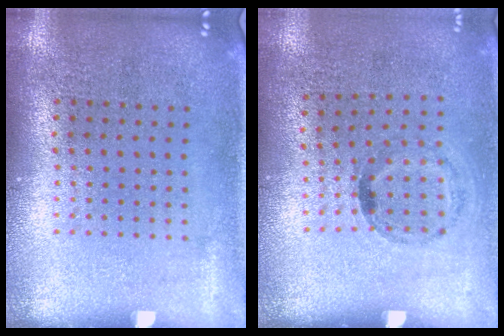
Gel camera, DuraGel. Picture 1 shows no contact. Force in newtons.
{"total": 1.1, "press": 0.6, "slide": 0.9}